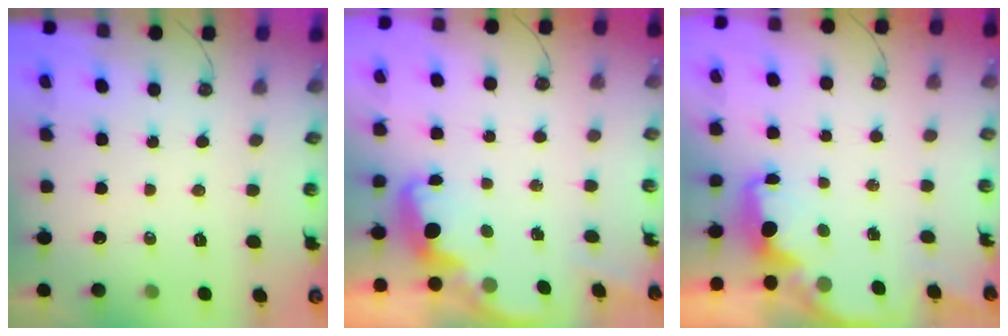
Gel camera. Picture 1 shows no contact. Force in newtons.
{"total": 2.8, "press": 2.7, "slide": 0.8}
{"total": 2.1, "press": 2.0, "slide": 0.8}